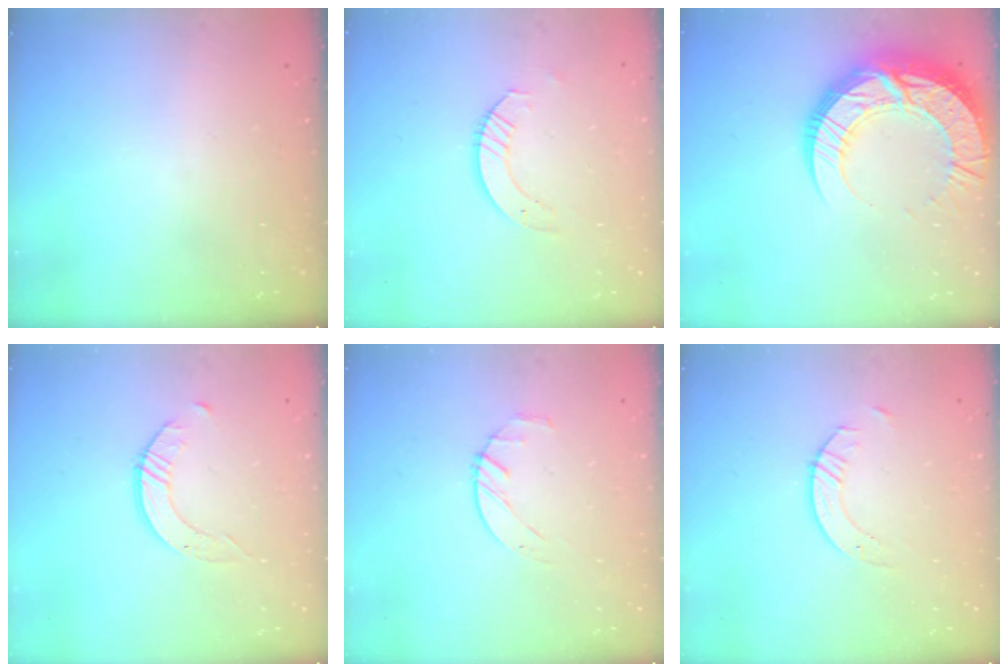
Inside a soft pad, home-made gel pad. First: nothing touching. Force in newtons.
{"total": 3.8, "press": 3.8, "slide": 0.1}
{"total": 22.5, "press": 22.4, "slide": 1.8}
{"total": 1.6, "press": 1.6, "slide": 0.2}
{"total": 2.5, "press": 2.5, "slide": 0.4}
{"total": 3.5, "press": 3.5, "slide": 0.4}